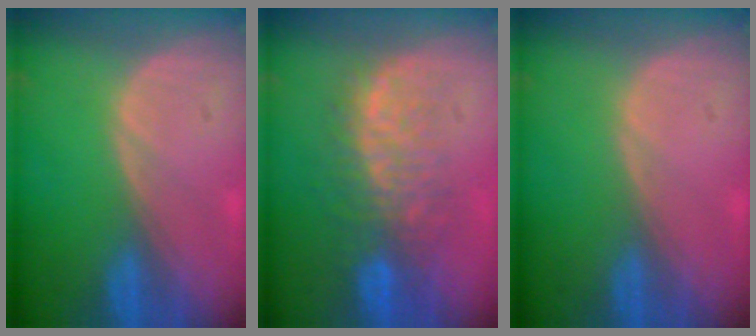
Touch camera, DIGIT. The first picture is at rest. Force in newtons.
{"total": 9.5, "press": 8.5, "slide": 4.2}
{"total": 0.0}